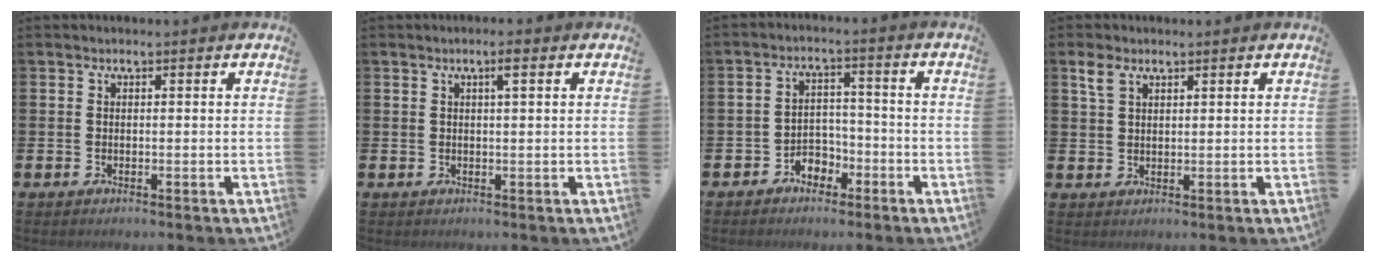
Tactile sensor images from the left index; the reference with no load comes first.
{"total": 1.8, "force": [0.9, 0.3, 1.5], "torque": [-0.019, 0.001, 0.011]}
{"total": 3.3, "force": [-2.5, 2.0, 0.7], "torque": [-0.025, 0.007, -0.055]}
{"total": 2.8, "force": [2.0, 1.4, 1.3], "torque": [-0.012, -0.001, 0.033]}